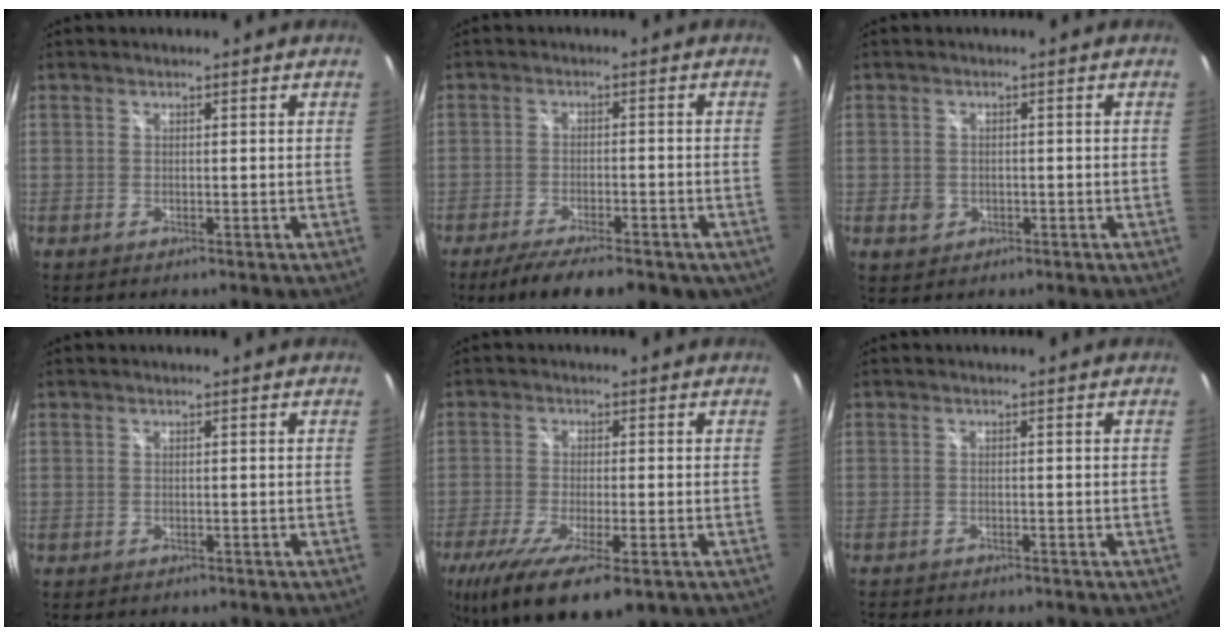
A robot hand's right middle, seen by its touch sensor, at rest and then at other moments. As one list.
[{"total": 14.1, "force": [-10.2, 4.8, 8.5], "torque": [-0.156, -0.034, -0.144]}, {"total": 2.8, "force": [-0.8, 2.5, 1.0], "torque": [-0.021, 0.001, -0.009]}, {"total": 1.1, "force": [-0.9, 0.5, 0.2], "torque": [-0.008, -0.004, -0.013]}, {"total": 15.3, "force": [-9.0, 4.5, 11.5], "torque": [-0.235, -0.062, -0.148]}, {"total": 4.2, "force": [-4.0, 0.7, 1.1], "torque": [-0.032, -0.016, -0.065]}]